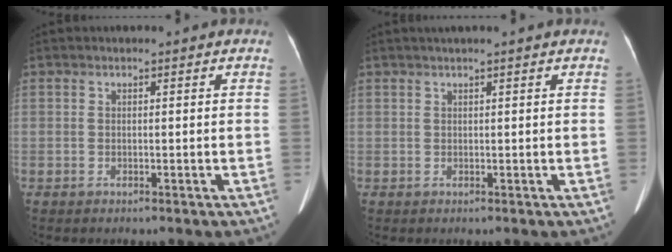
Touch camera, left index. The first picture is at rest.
{"total": 3.0, "force": [2.4, -0.2, 1.7], "torque": [-0.020, 0.030, 0.033]}